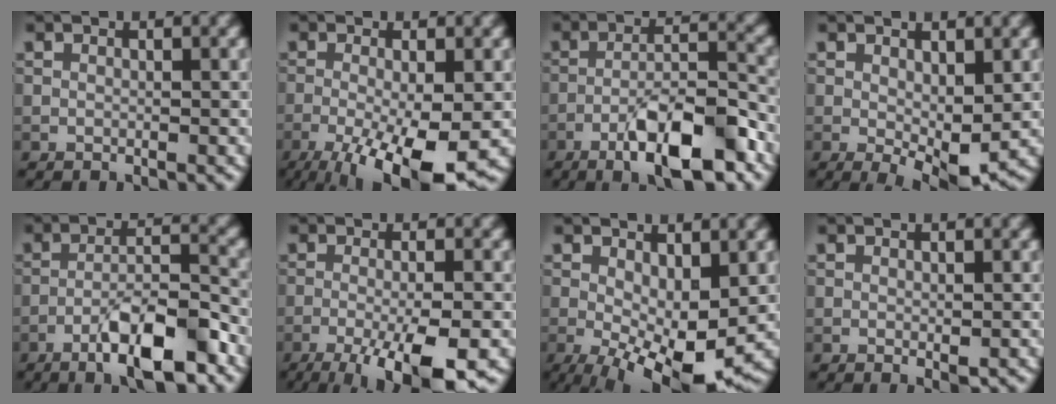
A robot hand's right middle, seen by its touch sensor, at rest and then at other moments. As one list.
[{"total": 9.3, "force": [-4.1, 2.4, 8.0], "torque": [-0.141, -0.017, -0.062]}, {"total": 9.2, "force": [-5.2, 2.4, 7.2], "torque": [-0.117, 0.012, -0.087]}, {"total": 4.0, "force": [-0.2, 1.6, 3.6], "torque": [-0.055, -0.011, 0.001]}, {"total": 8.1, "force": [-4.6, 2.0, 6.3], "torque": [-0.105, 0.010, -0.079]}, {"total": 9.4, "force": [-5.0, 2.4, 7.6], "torque": [-0.118, -0.012, -0.081]}, {"total": 9.4, "force": [-2.1, 3.8, 8.4], "torque": [-0.145, -0.014, -0.027]}, {"total": 0.7, "force": [-0.1, 0.2, 0.7], "torque": [-0.009, -0.003, -0.001]}]